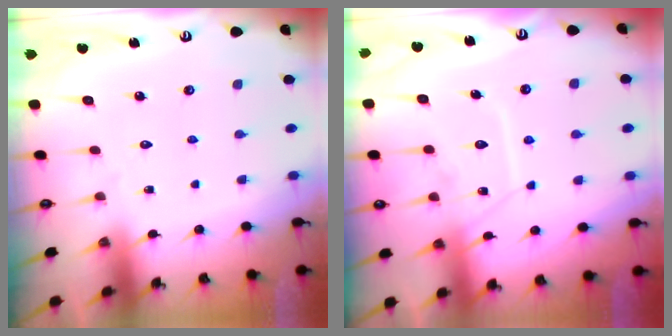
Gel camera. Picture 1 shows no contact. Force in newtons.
{"total": 9.8, "press": 9.8, "slide": 0.7}